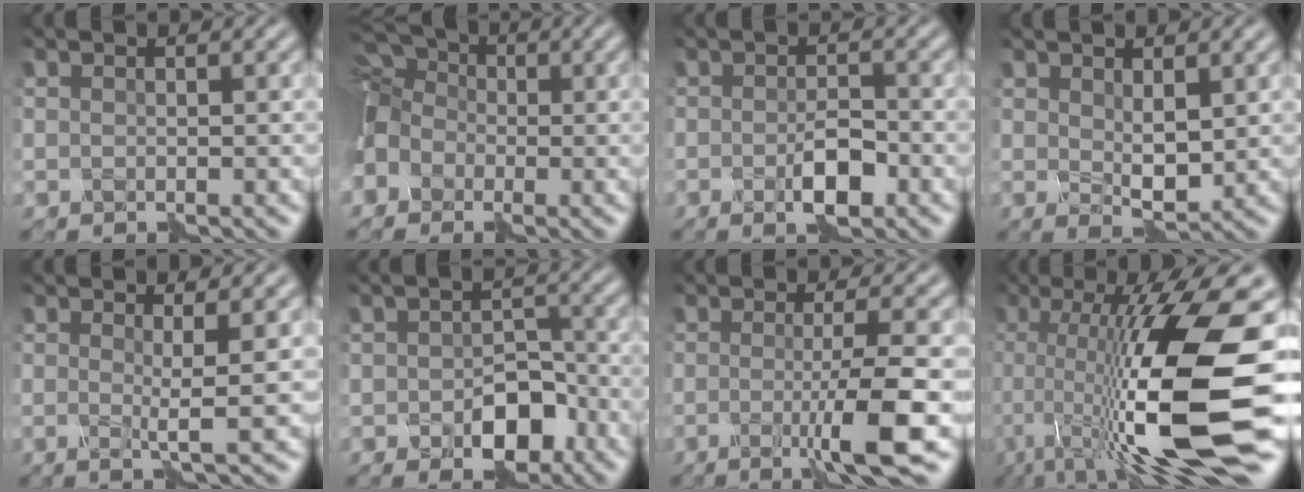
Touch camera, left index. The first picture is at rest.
{"total": 10.1, "force": [-3.2, 8.2, 5.0], "torque": [-0.130, 0.012, -0.080]}
{"total": 2.8, "force": [-1.5, 1.2, 2.1], "torque": [-0.036, -0.002, -0.026]}
{"total": 2.4, "force": [0.8, 1.0, 2.0], "torque": [-0.038, -0.006, 0.016]}
{"total": 2.0, "force": [0.1, 0.0, 2.0], "torque": [-0.032, -0.005, -0.006]}
{"total": 4.4, "force": [-2.0, 2.8, 2.7], "torque": [-0.039, -0.007, -0.032]}
{"total": 5.3, "force": [-1.3, 0.5, 5.1], "torque": [-0.073, -0.007, -0.027]}
{"total": 15.9, "force": [-2.1, 4.1, 15.2], "torque": [-0.239, 0.010, -0.041]}